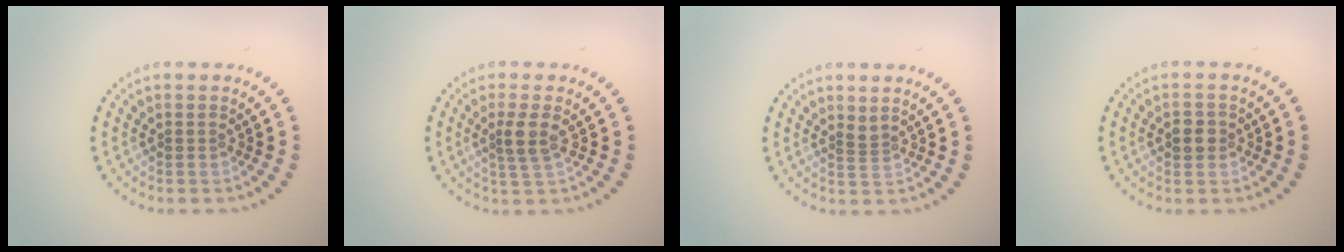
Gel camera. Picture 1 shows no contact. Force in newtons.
{"total": 2.3, "press": 1.9, "slide": 1.2}
{"total": 0.8, "press": 0.5, "slide": 0.7}
{"total": 1.9, "press": 1.9, "slide": 0.3}